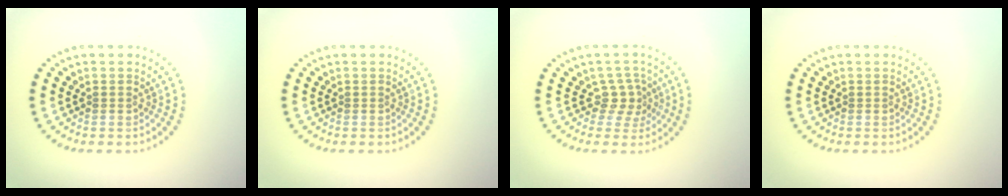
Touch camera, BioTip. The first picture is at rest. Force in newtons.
{"total": 0.0}
{"total": 2.3, "press": 1.7, "slide": 1.5}
{"total": 0.0}